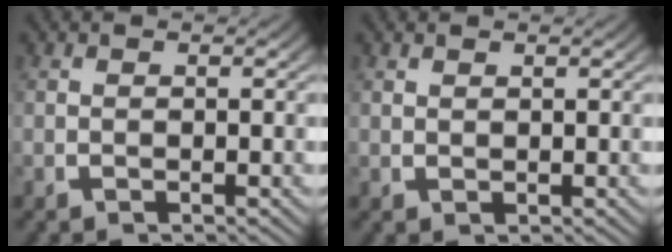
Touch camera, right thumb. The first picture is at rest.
{"total": 0.6, "force": [0.6, 0.1, 0.0], "torque": [0.005, 0.000, 0.016]}